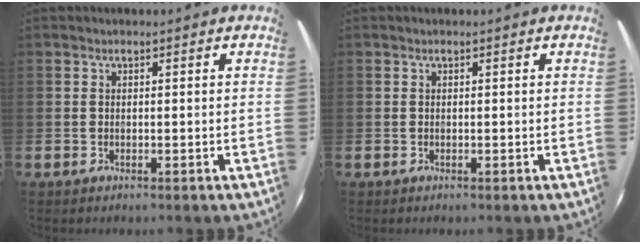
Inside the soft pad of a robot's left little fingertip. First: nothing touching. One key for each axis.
{"total": 0.0}